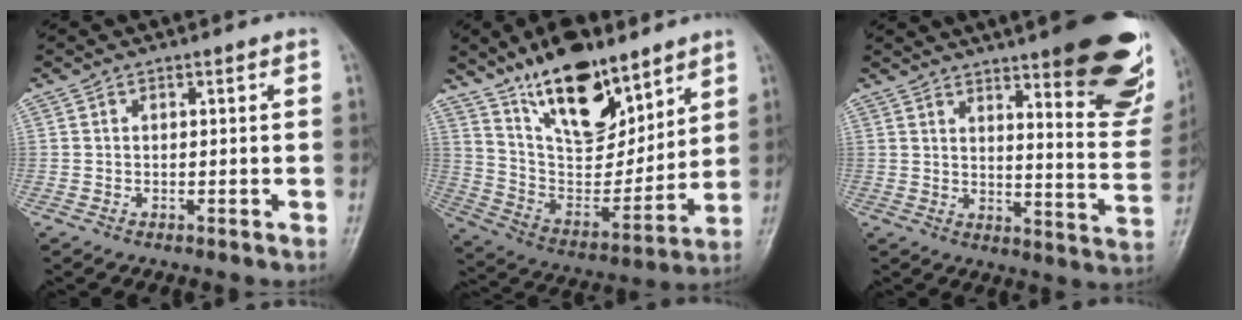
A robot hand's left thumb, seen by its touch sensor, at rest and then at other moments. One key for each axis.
{"total": 21.0, "fx": 14.0, "fy": 9.6, "fz": 12.2, "tx": -0.152, "ty": -0.073, "tz": 0.254}
{"total": 24.2, "fx": 15.2, "fy": 5.8, "fz": 17.9, "tx": -0.199, "ty": -0.082, "tz": 0.192}